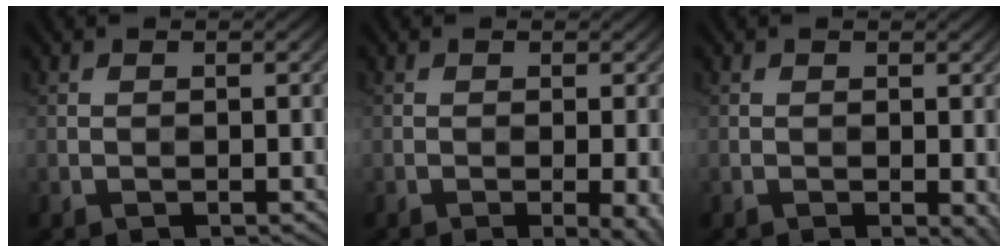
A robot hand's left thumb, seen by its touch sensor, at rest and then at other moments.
{"total": 3.2, "force": [-0.9, 0.7, 3.0], "torque": [-0.042, -0.004, -0.012]}
{"total": 1.6, "force": [-0.2, 0.6, 1.4], "torque": [-0.019, -0.008, -0.002]}